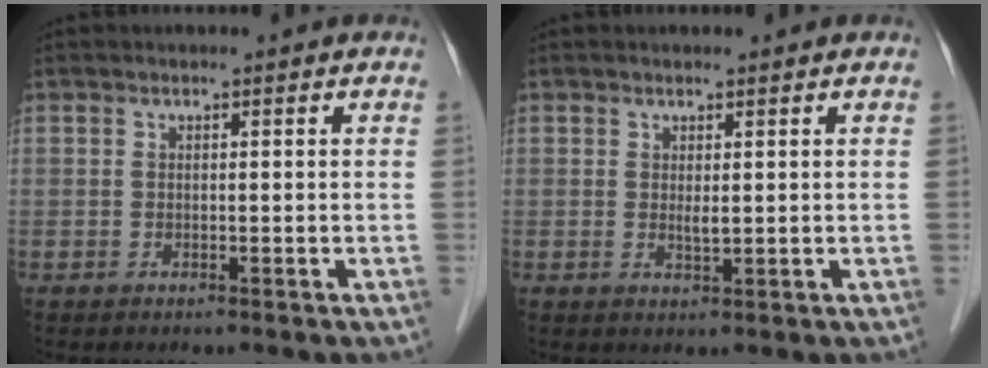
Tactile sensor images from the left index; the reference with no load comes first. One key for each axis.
{"total": 1.1, "fx": 0.1, "fy": 0.2, "fz": 1.1, "tx": -0.022, "ty": -0.008, "tz": 0.004}